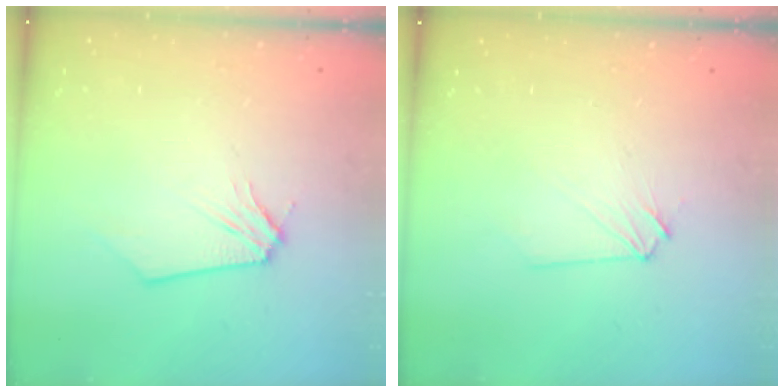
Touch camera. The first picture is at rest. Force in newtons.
{"total": 2.5, "press": 2.4, "slide": 0.4}